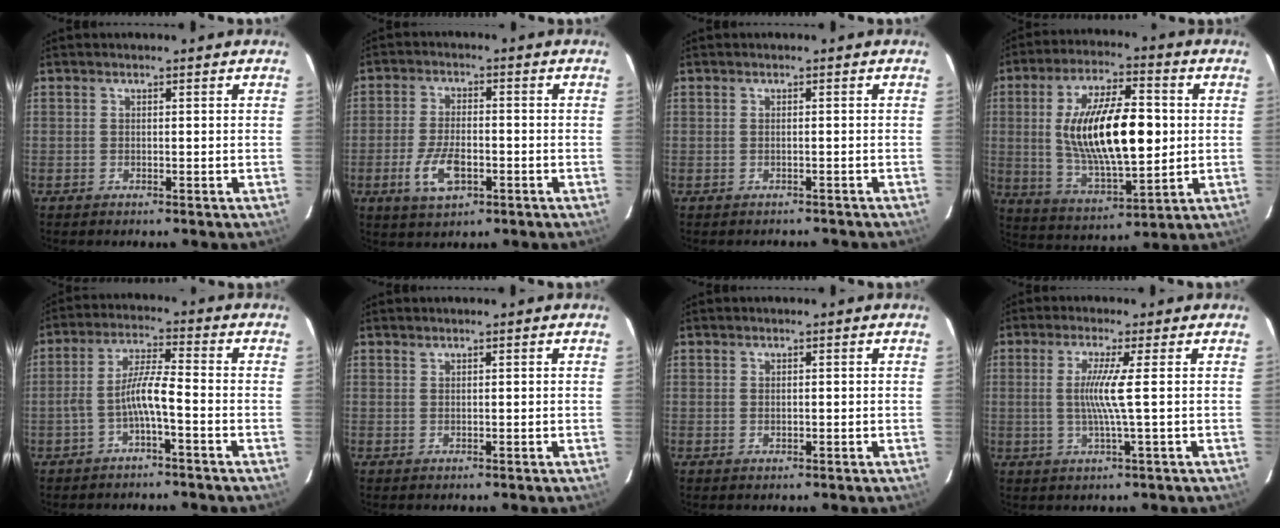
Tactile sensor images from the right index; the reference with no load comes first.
{"total": 8.0, "force": [-3.0, 3.8, 6.3], "torque": [-0.138, -0.007, -0.052]}
{"total": 2.5, "force": [-2.3, 0.7, 0.7], "torque": [-0.007, 0.000, -0.028]}
{"total": 19.4, "force": [1.3, 7.4, 17.9], "torque": [-0.321, 0.005, 0.034]}
{"total": 5.6, "force": [-2.6, 0.2, 5.0], "torque": [-0.110, 0.014, -0.046]}
{"total": 0.0}
{"total": 0.6, "force": [0.1, 0.5, 0.2], "torque": [-0.004, 0.000, 0.003]}
{"total": 5.4, "force": [0.2, -1.4, 5.2], "torque": [-0.100, -0.007, 0.005]}